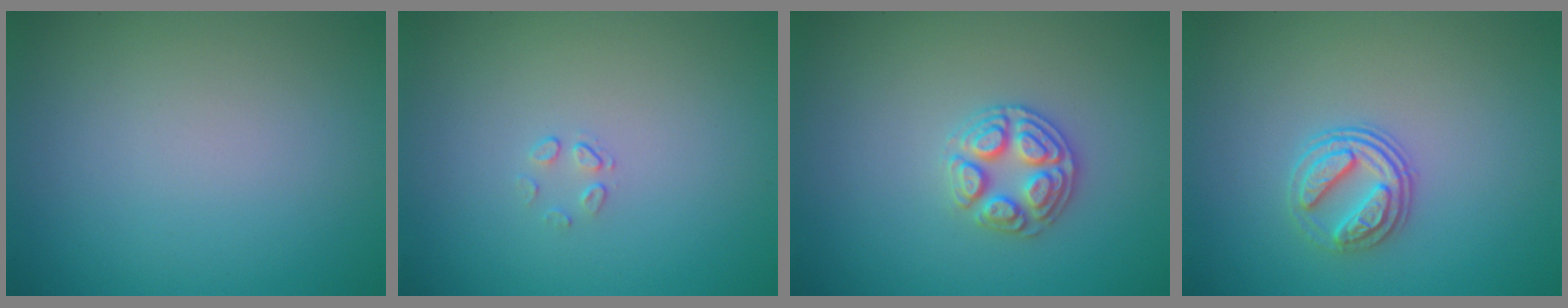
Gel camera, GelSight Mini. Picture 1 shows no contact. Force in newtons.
{"total": 0.7, "press": 0.4, "slide": 0.6}
{"total": 2.9, "press": 2.9, "slide": 0.1}
{"total": 2.9, "press": 2.6, "slide": 1.3}